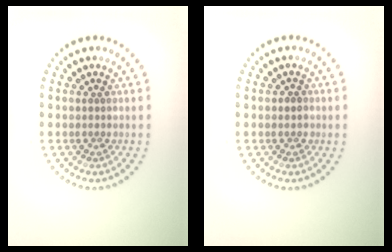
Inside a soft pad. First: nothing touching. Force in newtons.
{"total": 0.6, "press": 0.5, "slide": 0.2}